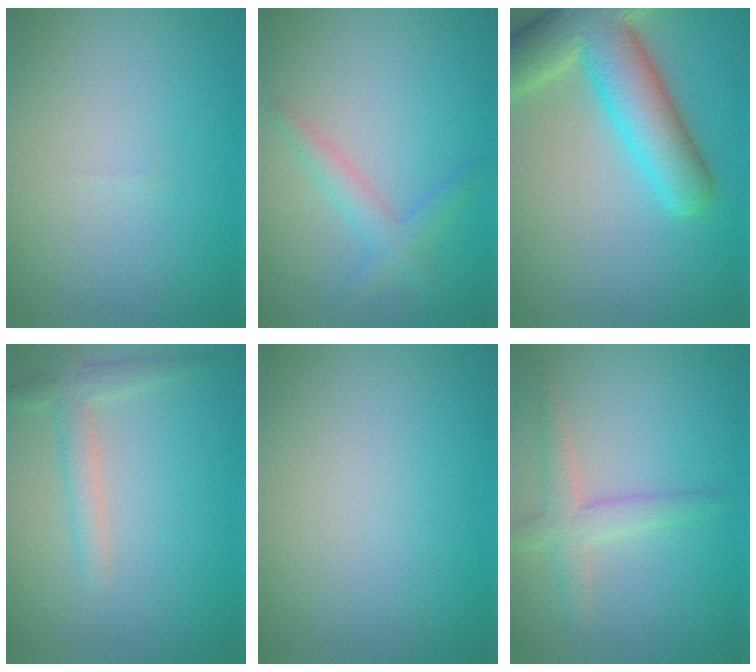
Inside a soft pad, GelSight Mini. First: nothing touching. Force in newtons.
{"total": 2.2, "press": 2.2, "slide": 0.0}
{"total": 9.5, "press": 9.5, "slide": 0.7}
{"total": 2.3, "press": 2.3, "slide": 0.2}
{"total": 0.0}
{"total": 2.5, "press": 2.5, "slide": 0.2}